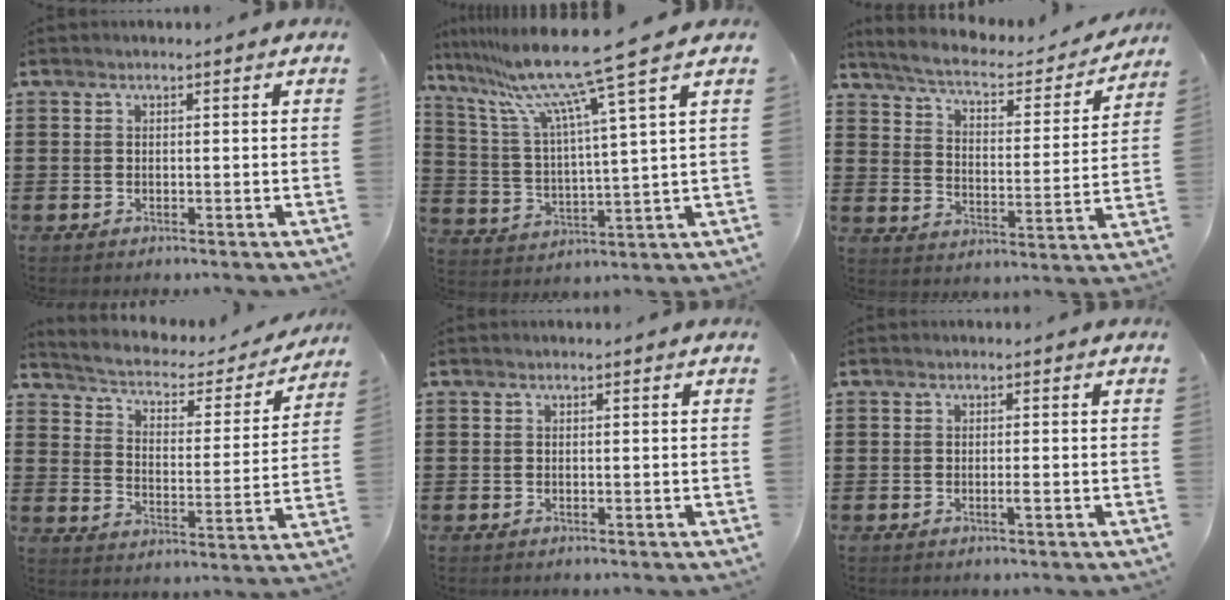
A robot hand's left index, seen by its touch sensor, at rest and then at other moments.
{"total": 11.8, "force": [8.9, -1.0, 7.6], "torque": [-0.182, -0.047, 0.140]}
{"total": 4.7, "force": [4.2, 0.7, 1.9], "torque": [-0.060, -0.028, 0.065]}
{"total": 2.5, "force": [2.1, 1.0, 1.1], "torque": [-0.037, -0.022, 0.023]}
{"total": 0.0}
{"total": 0.9, "force": [-0.2, -0.1, 0.8], "torque": [-0.015, -0.004, -0.003]}